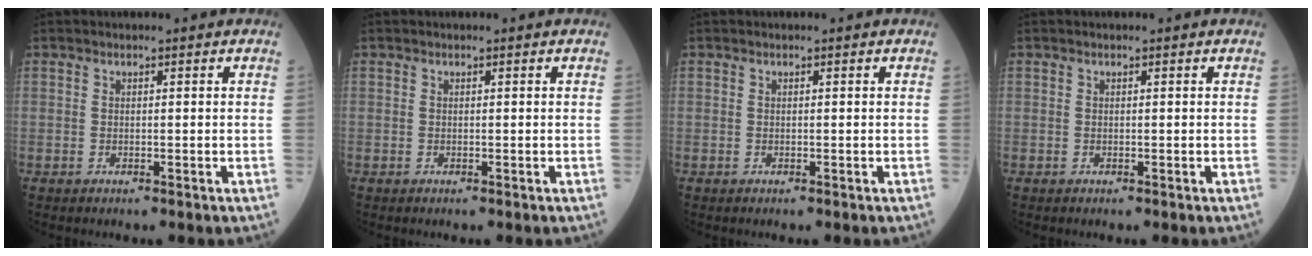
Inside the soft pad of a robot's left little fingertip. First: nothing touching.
{"total": 0.0}
{"total": 0.0}
{"total": 0.0}